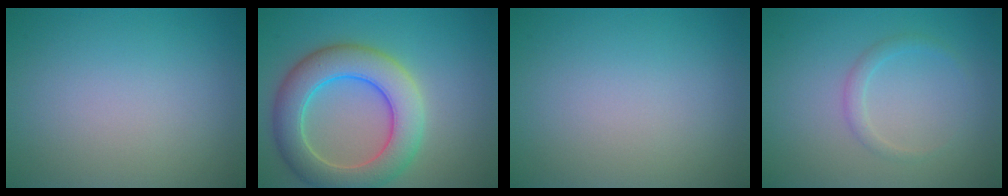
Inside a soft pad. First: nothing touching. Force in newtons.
{"total": 7.5, "press": 7.5, "slide": 0.4}
{"total": 0.0}
{"total": 1.3, "press": 1.3, "slide": 0.1}